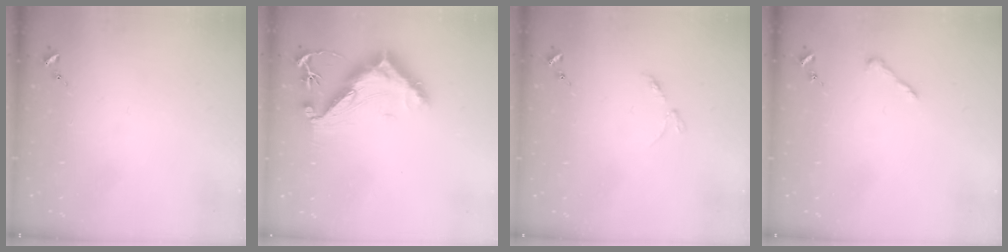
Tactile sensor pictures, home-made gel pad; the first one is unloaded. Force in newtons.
{"total": 14.3, "press": 14.3, "slide": 0.8}
{"total": 2.9, "press": 2.8, "slide": 0.4}
{"total": 3.6, "press": 3.6, "slide": 0.4}